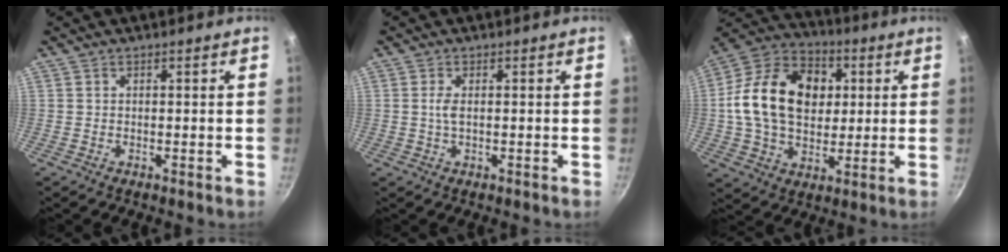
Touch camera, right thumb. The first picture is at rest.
{"total": 2.0, "force": [0.1, 0.7, 1.8], "torque": [-0.042, 0.001, 0.003]}
{"total": 21.0, "force": [3.0, 15.2, 14.3], "torque": [-0.217, 0.021, 0.040]}